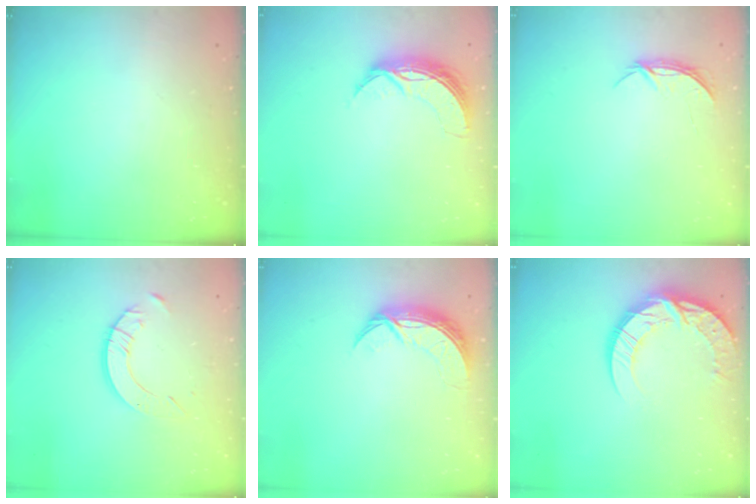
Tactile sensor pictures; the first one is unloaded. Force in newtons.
{"total": 8.9, "press": 8.9, "slide": 0.4}
{"total": 4.4, "press": 4.3, "slide": 0.5}
{"total": 6.9, "press": 6.8, "slide": 0.7}
{"total": 7.7, "press": 7.6, "slide": 0.7}
{"total": 13.9, "press": 13.8, "slide": 1.4}